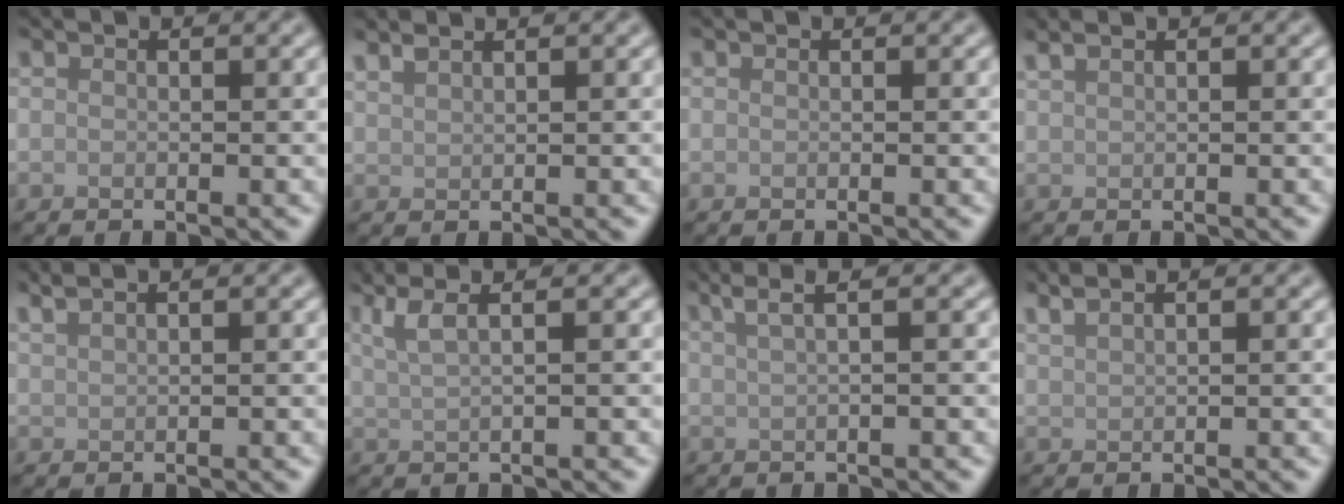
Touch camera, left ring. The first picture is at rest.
{"total": 1.6, "force": [1.4, 0.4, 0.7], "torque": [-0.010, 0.007, 0.023]}
{"total": 0.0}
{"total": 1.8, "force": [1.4, 0.6, 1.0], "torque": [-0.016, 0.004, 0.016]}
{"total": 2.7, "force": [2.2, 0.9, 1.4], "torque": [-0.013, 0.013, 0.017]}
{"total": 4.0, "force": [2.3, 1.3, 3.0], "torque": [-0.048, 0.019, 0.020]}
{"total": 4.1, "force": [2.4, 1.5, 2.9], "torque": [-0.032, 0.020, 0.012]}
{"total": 3.1, "force": [2.5, 1.0, 1.6], "torque": [-0.016, 0.016, 0.020]}